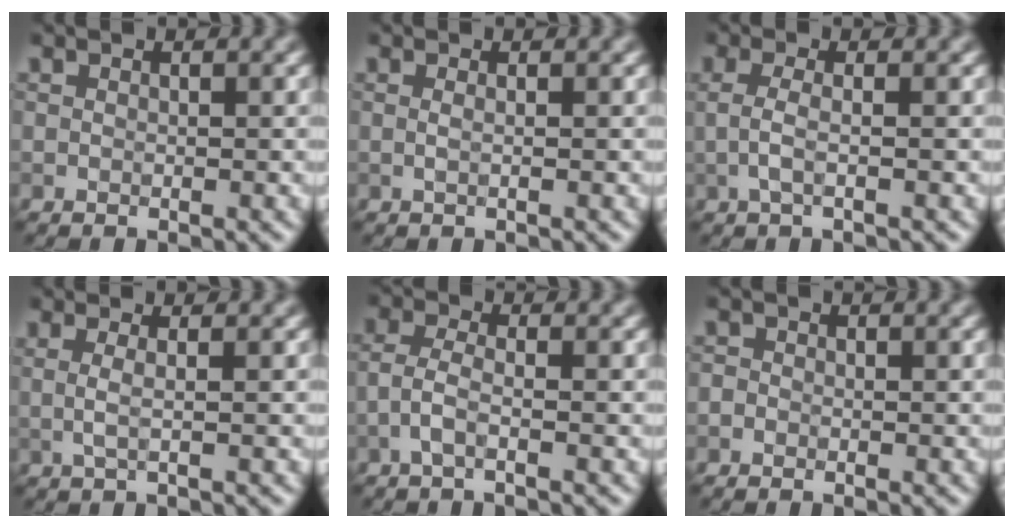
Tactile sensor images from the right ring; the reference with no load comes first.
{"total": 0.9, "force": [0.1, 0.3, 0.8], "torque": [-0.013, -0.002, -0.005]}
{"total": 2.2, "force": [-0.2, 0.7, 2.1], "torque": [-0.044, -0.002, -0.007]}
{"total": 1.9, "force": [0.2, 0.6, 1.8], "torque": [-0.032, 0.000, -0.003]}
{"total": 2.1, "force": [-1.0, 0.5, 1.8], "torque": [-0.041, 0.005, -0.028]}
{"total": 0.6, "force": [-0.3, 0.5, 0.1], "torque": [0.001, -0.003, -0.008]}